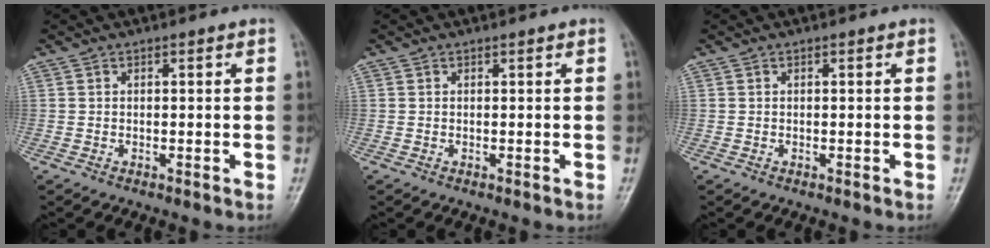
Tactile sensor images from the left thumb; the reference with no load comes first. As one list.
[{"total": 0.0}, {"total": 0.0}]